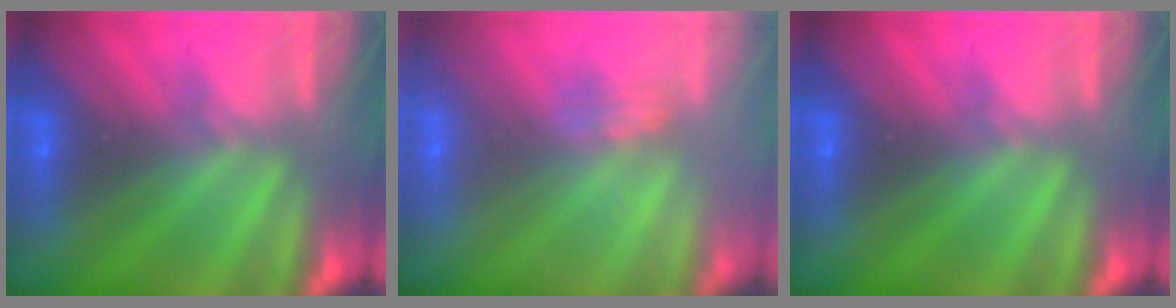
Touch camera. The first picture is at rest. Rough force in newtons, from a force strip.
{"total": 2.4}
{"total": 0.0}